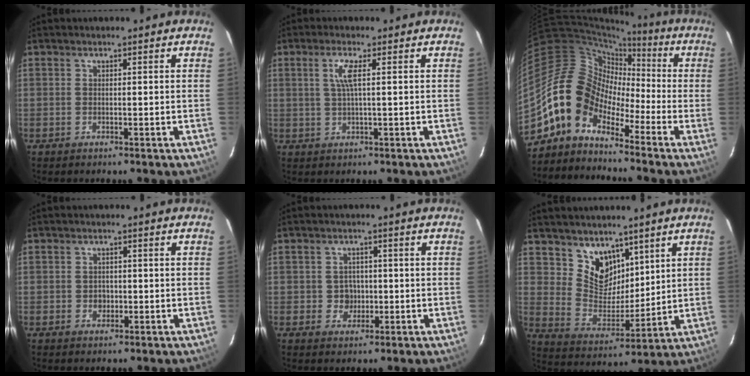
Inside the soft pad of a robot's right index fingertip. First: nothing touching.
{"total": 3.4, "force": [0.9, -0.1, 3.3], "torque": [-0.068, 0.001, 0.018]}
{"total": 10.5, "force": [-6.5, 7.2, 3.9], "torque": [-0.072, 0.042, -0.151]}
{"total": 2.0, "force": [-0.4, 1.9, 0.7], "torque": [-0.011, 0.004, -0.004]}
{"total": 3.4, "force": [-0.5, 3.3, 0.7], "torque": [-0.015, 0.010, -0.002]}
{"total": 9.5, "force": [6.3, 6.4, 3.2], "torque": [-0.054, -0.009, 0.131]}